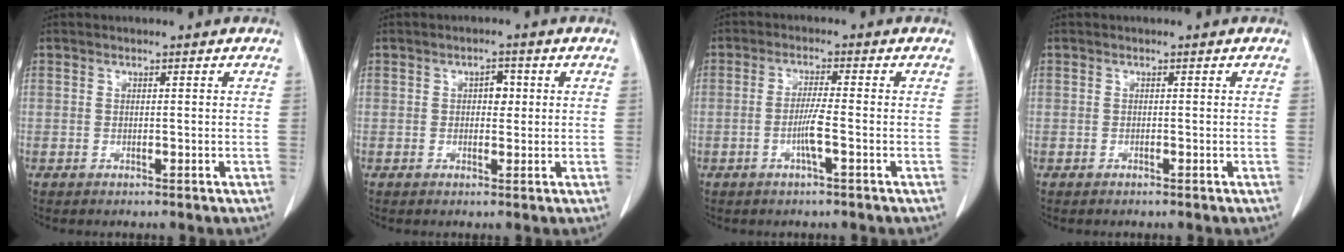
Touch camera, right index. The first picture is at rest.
{"total": 2.3, "force": [0.4, 1.4, 1.7], "torque": [-0.023, 0.006, 0.004]}
{"total": 4.0, "force": [-1.3, -0.2, 3.8], "torque": [-0.076, -0.003, -0.026]}
{"total": 0.0}